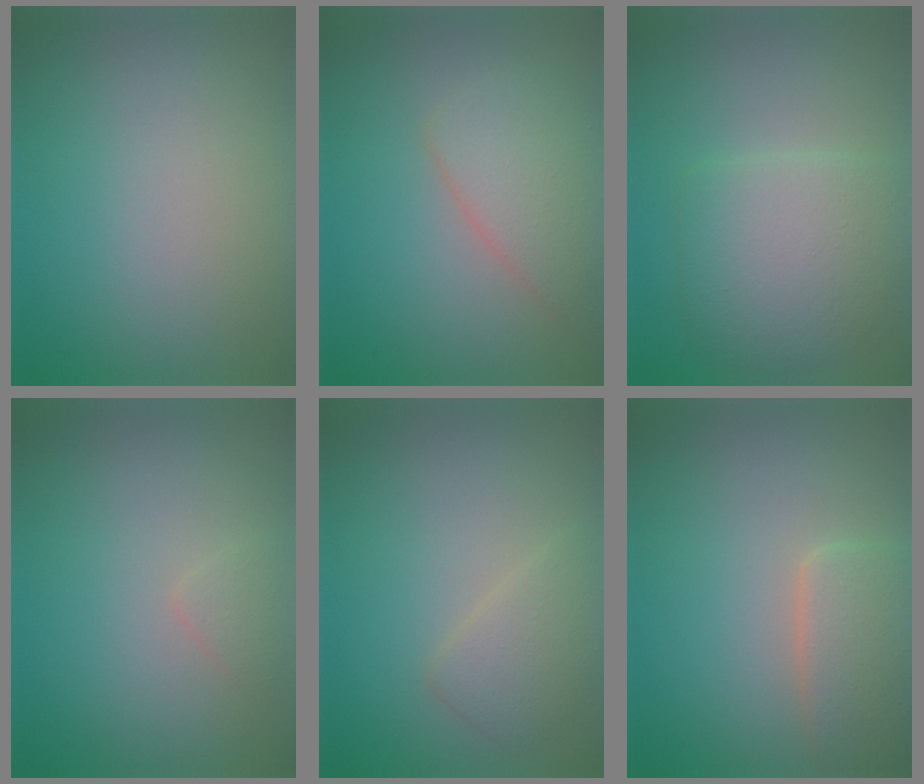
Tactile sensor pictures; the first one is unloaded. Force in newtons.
{"total": 3.5, "press": 3.5, "slide": 0.1}
{"total": 5.5, "press": 5.5, "slide": 0.1}
{"total": 0.9, "press": 0.9, "slide": 0.1}
{"total": 2.4, "press": 2.4, "slide": 0.1}
{"total": 3.7, "press": 3.7, "slide": 0.2}